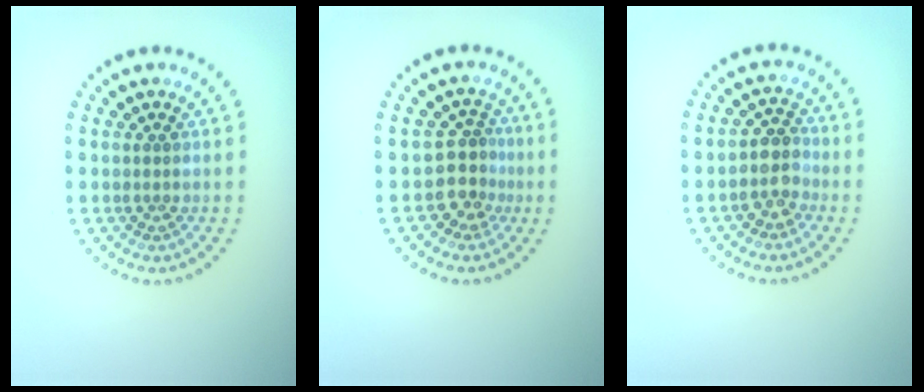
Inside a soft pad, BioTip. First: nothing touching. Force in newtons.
{"total": 2.9, "press": 2.0, "slide": 2.0}
{"total": 2.5, "press": 2.2, "slide": 1.2}